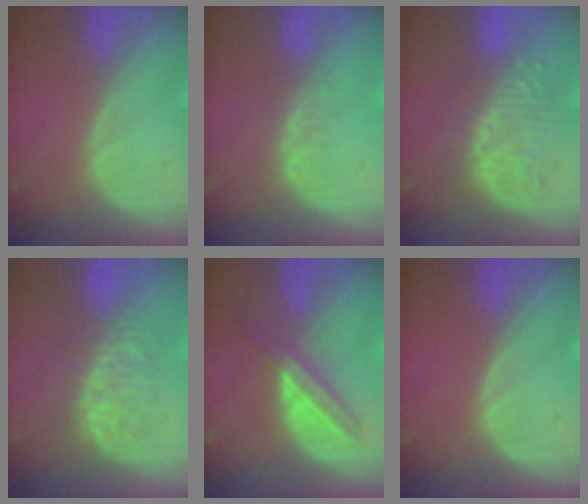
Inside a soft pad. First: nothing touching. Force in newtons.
{"total": 2.5, "press": 1.9, "slide": 1.5}
{"total": 8.9, "press": 8.4, "slide": 2.9}
{"total": 7.5, "press": 7.3, "slide": 1.7}
{"total": 6.0, "press": 5.3, "slide": 2.7}
{"total": 0.0}